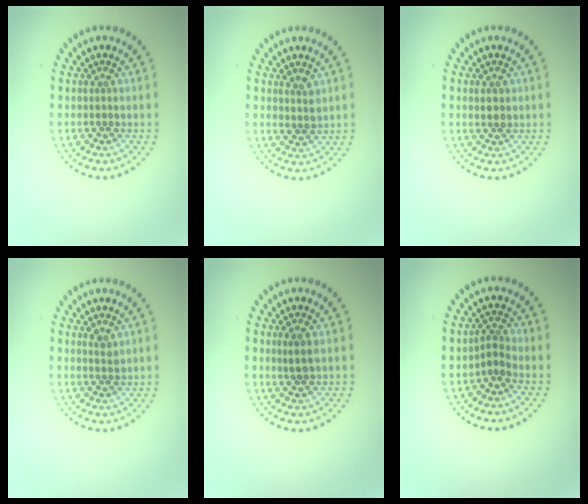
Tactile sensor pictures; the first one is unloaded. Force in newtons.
{"total": 1.5, "press": 1.2, "slide": 0.8}
{"total": 1.2, "press": 1.2, "slide": 0.4}
{"total": 0.9, "press": 0.8, "slide": 0.4}
{"total": 0.9, "press": 0.8, "slide": 0.4}
{"total": 1.7, "press": 1.1, "slide": 1.3}